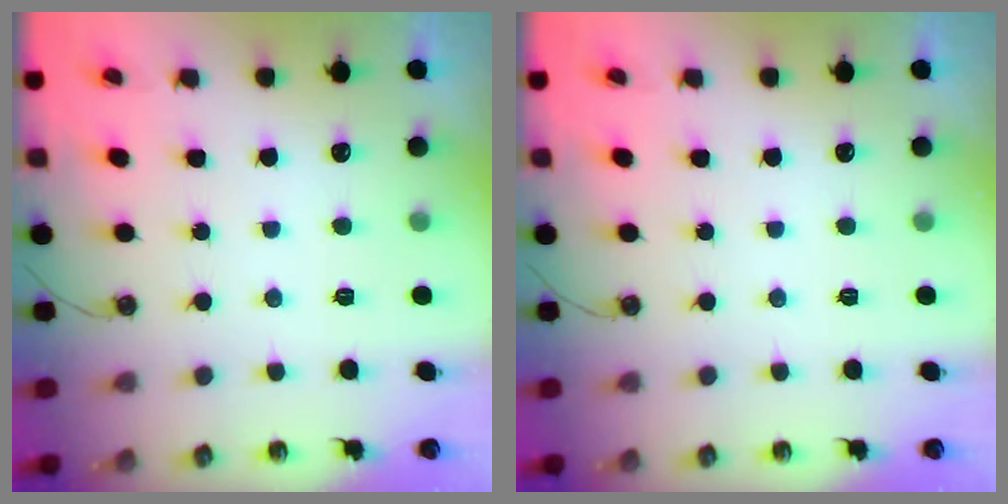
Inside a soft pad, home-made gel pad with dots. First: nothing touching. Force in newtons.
{"total": 0.0}